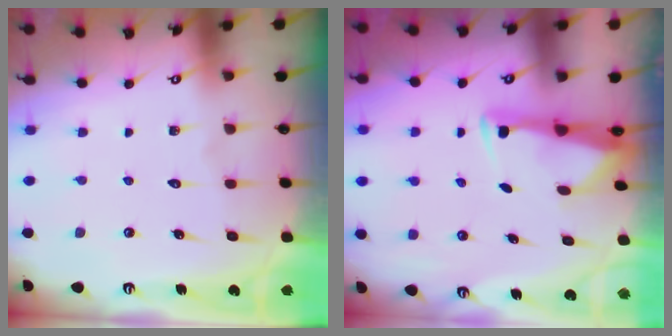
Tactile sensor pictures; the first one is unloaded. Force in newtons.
{"total": 3.2, "press": 3.1, "slide": 0.8}